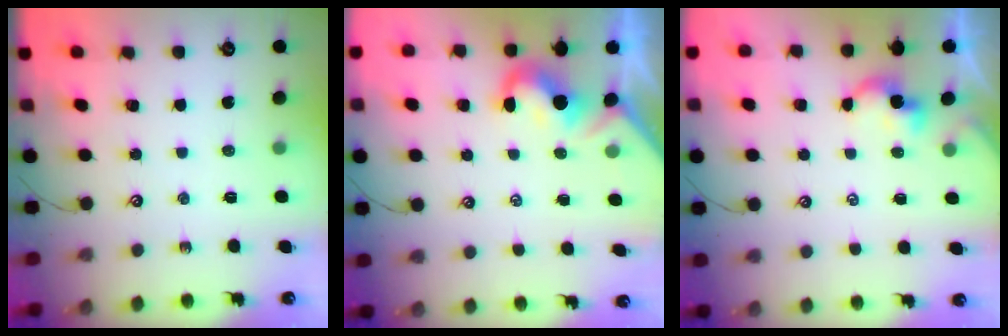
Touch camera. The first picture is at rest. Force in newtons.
{"total": 1.8, "press": 1.6, "slide": 0.8}
{"total": 1.8, "press": 1.7, "slide": 0.2}